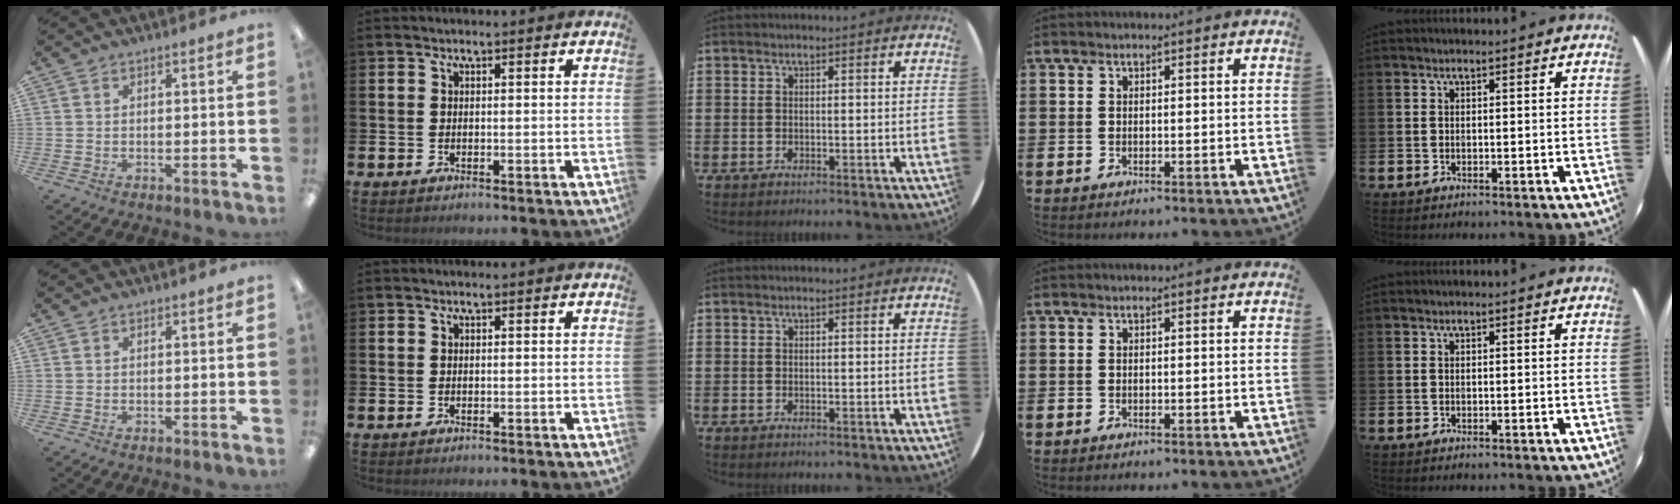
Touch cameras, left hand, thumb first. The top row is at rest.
{}